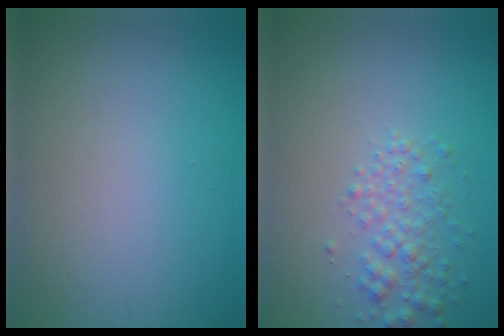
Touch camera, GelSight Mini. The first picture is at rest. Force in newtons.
{"total": 2.6, "press": 2.6, "slide": 0.0}